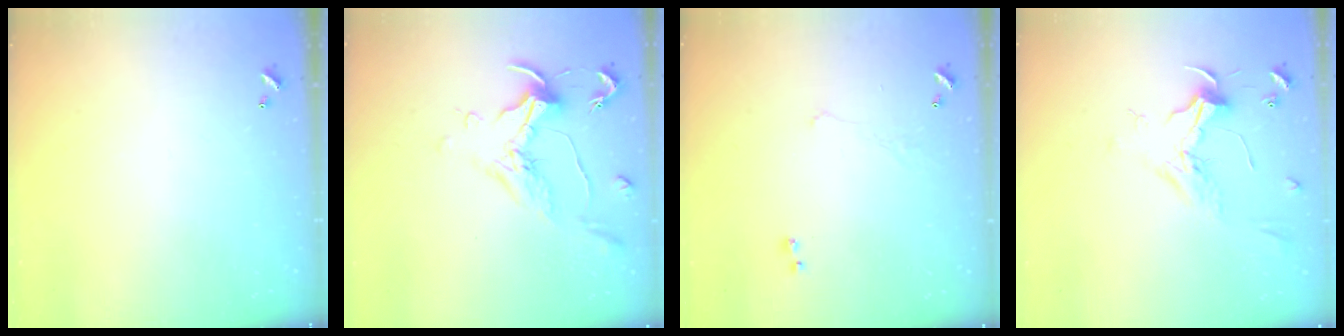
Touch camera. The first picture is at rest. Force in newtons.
{"total": 1.5, "press": 1.4, "slide": 0.6}
{"total": 0.7, "press": 0.2, "slide": 0.7}
{"total": 2.3, "press": 2.2, "slide": 0.8}